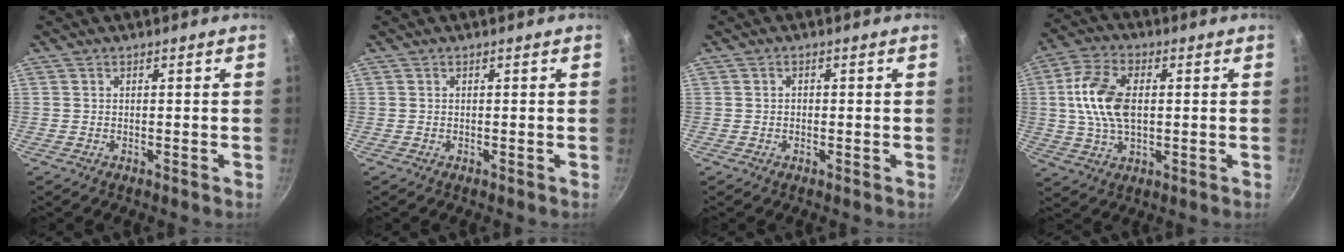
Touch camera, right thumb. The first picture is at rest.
{"total": 0.0}
{"total": 0.8, "force": [-0.2, 0.7, 0.4], "torque": [-0.005, 0.004, -0.003]}
{"total": 12.3, "force": [1.2, 7.2, 9.9], "torque": [-0.185, 0.015, 0.015]}